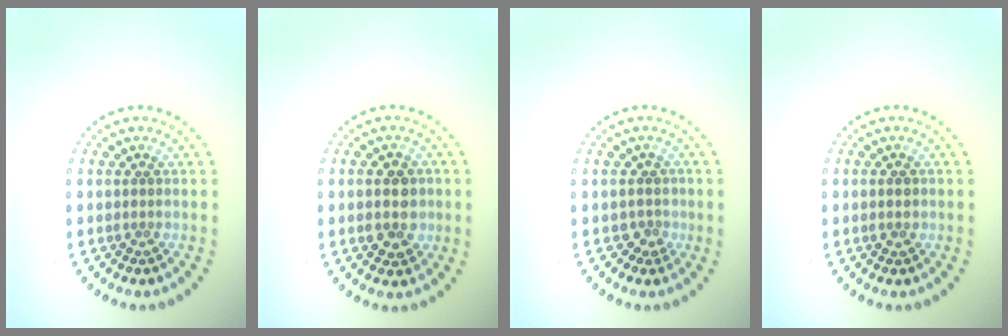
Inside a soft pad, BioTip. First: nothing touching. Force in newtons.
{"total": 3.3, "press": 3.3, "slide": 0.3}
{"total": 1.4, "press": 1.1, "slide": 0.9}
{"total": 1.3, "press": 1.3, "slide": 0.2}